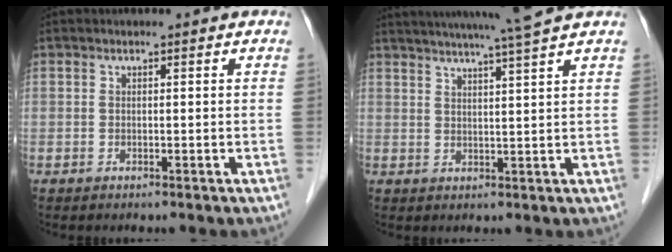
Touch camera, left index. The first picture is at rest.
{"total": 10.6, "force": [9.0, -1.8, 5.2], "torque": [-0.085, 0.000, 0.122]}